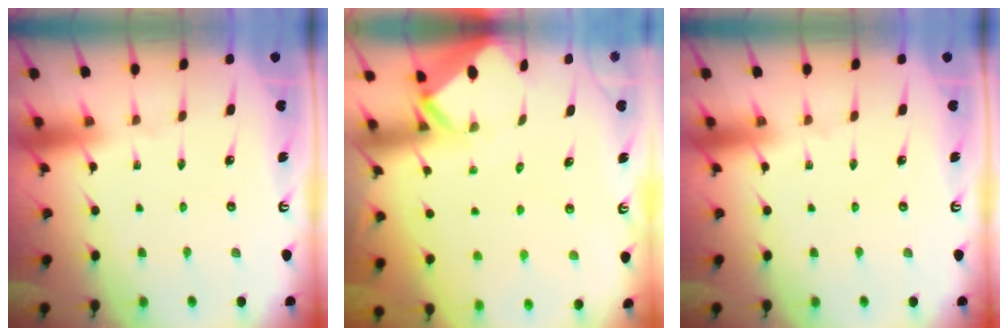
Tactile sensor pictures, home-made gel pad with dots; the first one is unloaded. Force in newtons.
{"total": 3.0, "press": 3.0, "slide": 0.2}
{"total": 0.0}